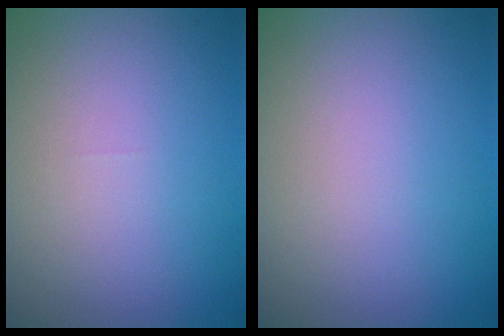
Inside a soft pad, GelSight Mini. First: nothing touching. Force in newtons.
{"total": 0.0}